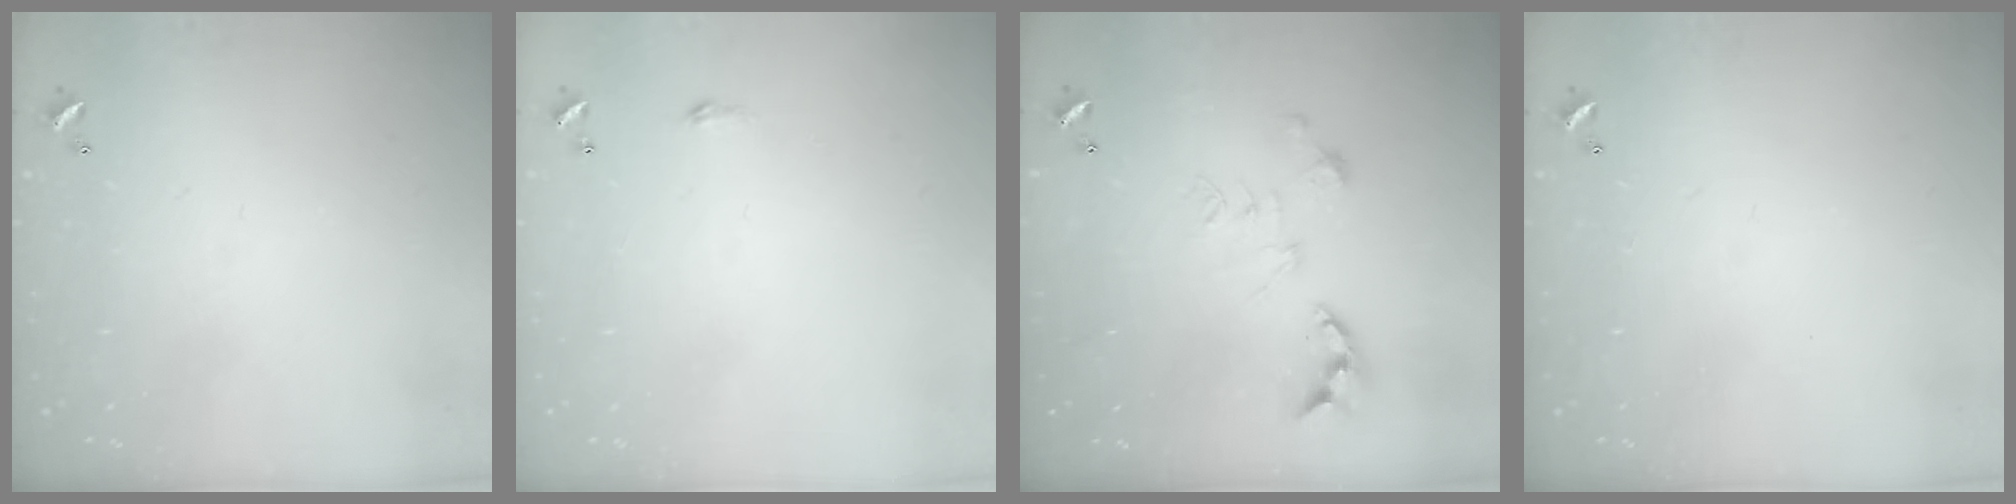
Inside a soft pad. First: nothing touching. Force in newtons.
{"total": 1.8, "press": 1.8, "slide": 0.3}
{"total": 0.8, "press": 0.8, "slide": 0.3}
{"total": 0.0}